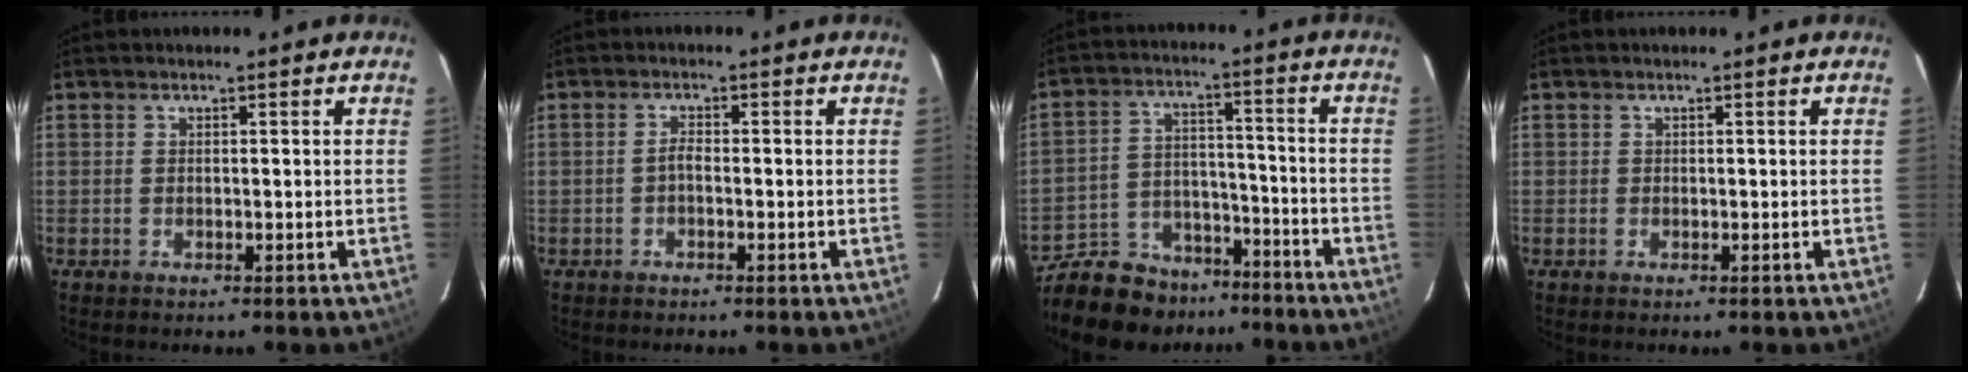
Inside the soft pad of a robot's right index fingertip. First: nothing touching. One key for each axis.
{"total": 1.3, "fx": -0.6, "fy": 0.4, "fz": 1.0, "tx": -0.019, "ty": 0.005, "tz": -0.014}
{"total": 16.0, "fx": -13.1, "fy": 8.0, "fz": 4.5, "tx": -0.120, "ty": 0.033, "tz": -0.188}
{"total": 0.0}